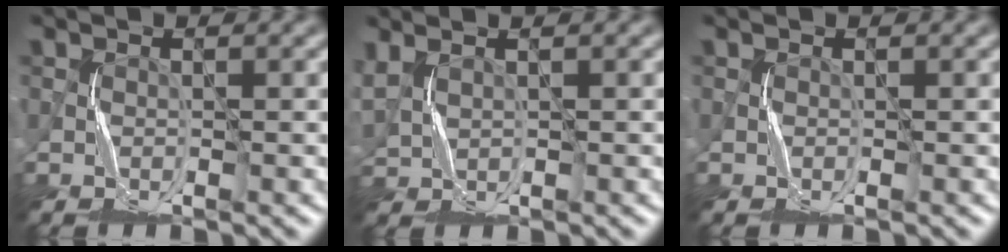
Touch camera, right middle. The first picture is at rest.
{"total": 2.4, "force": [1.2, 1.2, 1.7], "torque": [-0.055, 0.006, 0.028]}
{"total": 0.0}